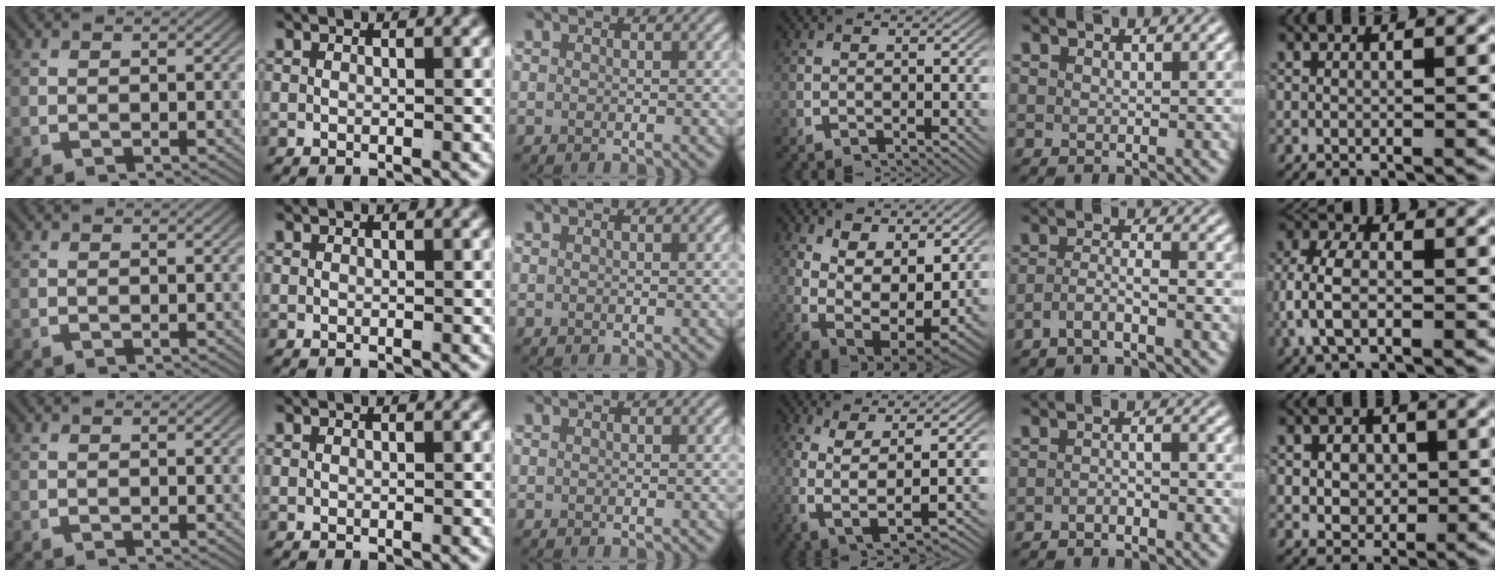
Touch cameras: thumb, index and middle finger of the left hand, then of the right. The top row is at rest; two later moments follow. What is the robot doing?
{"motion": "lift_and_place", "object": "shirt"}